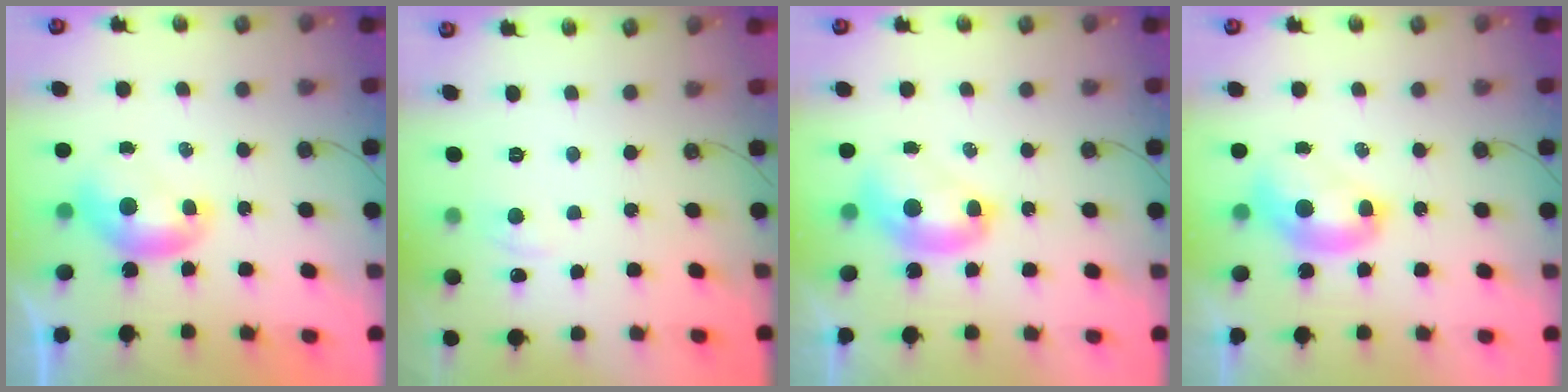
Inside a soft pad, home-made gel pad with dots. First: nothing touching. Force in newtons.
{"total": 1.2, "press": 1.0, "slide": 0.6}
{"total": 2.7, "press": 2.7, "slide": 0.1}
{"total": 2.5, "press": 2.5, "slide": 0.1}